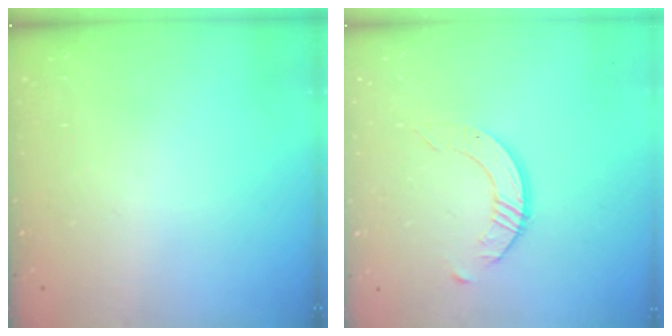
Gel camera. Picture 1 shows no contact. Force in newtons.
{"total": 2.5, "press": 2.5, "slide": 0.3}